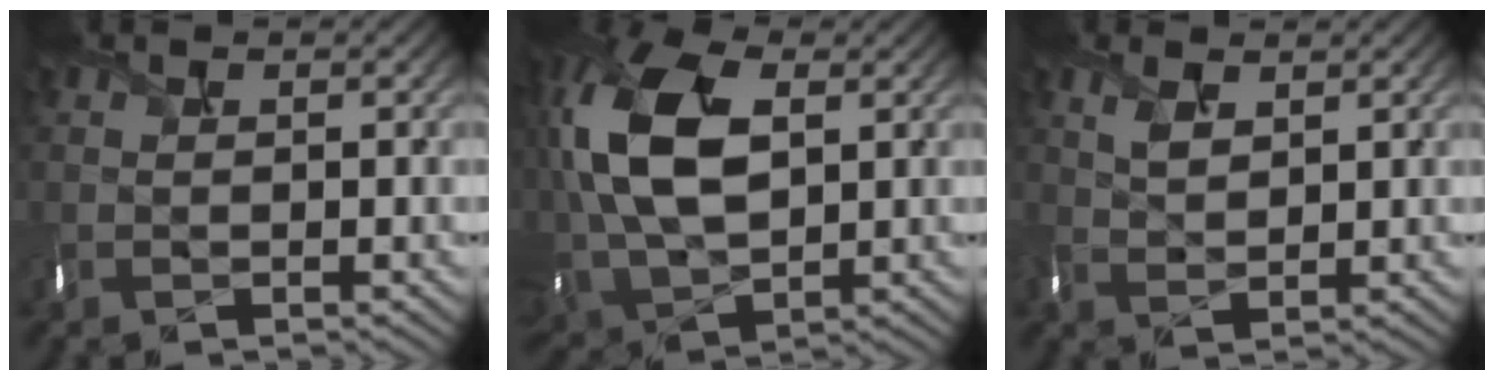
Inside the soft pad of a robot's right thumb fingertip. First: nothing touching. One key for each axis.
{"total": 14.2, "fx": 2.9, "fy": 8.8, "fz": 10.8, "tx": -0.275, "ty": 0.002, "tz": 0.066}
{"total": 2.3, "fx": 1.6, "fy": 0.9, "fz": 1.5, "tx": -0.050, "ty": 0.000, "tz": 0.045}